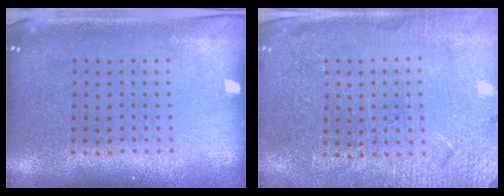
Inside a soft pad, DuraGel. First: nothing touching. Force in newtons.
{"total": 3.3, "press": 3.2, "slide": 0.6}